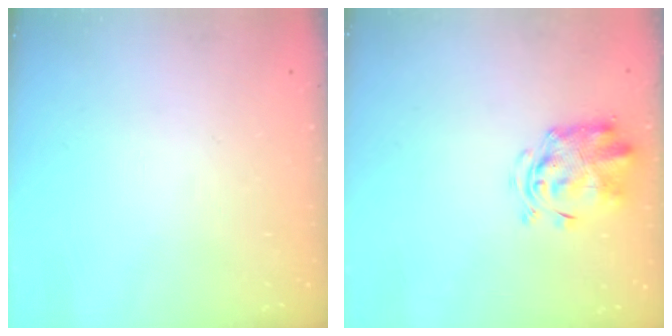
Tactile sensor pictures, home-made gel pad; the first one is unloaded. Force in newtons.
{"total": 2.9, "press": 2.9, "slide": 0.6}